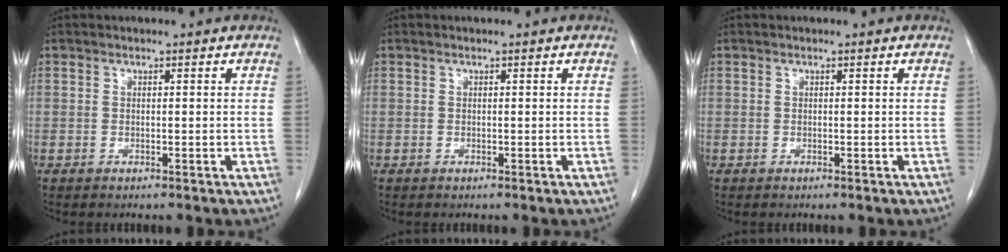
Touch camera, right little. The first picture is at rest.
{"total": 0.0}
{"total": 0.0}